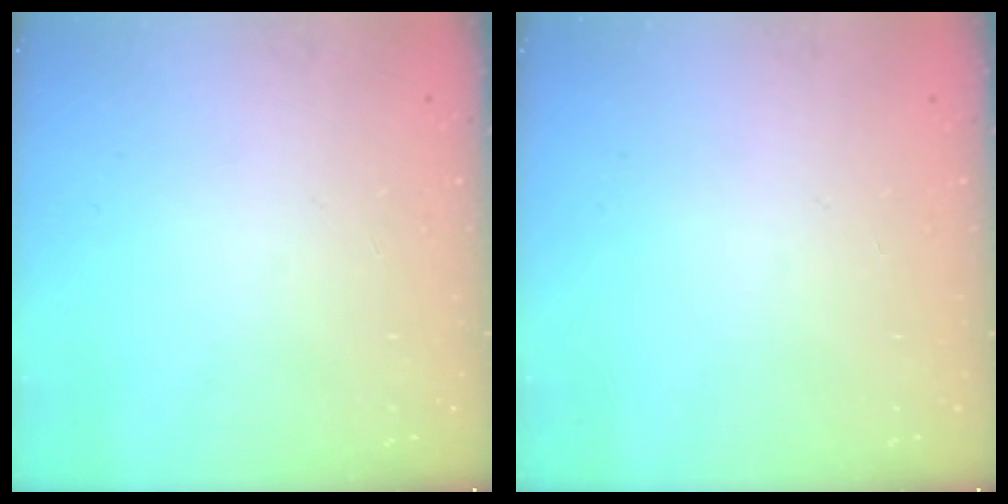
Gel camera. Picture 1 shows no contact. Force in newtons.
{"total": 0.0}